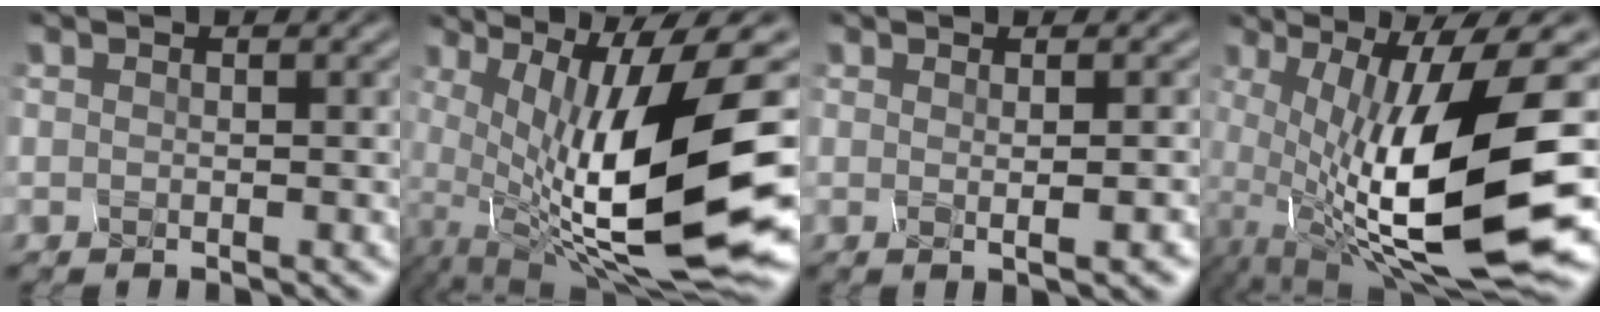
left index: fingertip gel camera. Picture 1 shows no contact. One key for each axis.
{"total": 12.8, "fx": -1.2, "fy": 3.0, "fz": 12.3, "tx": -0.232, "ty": -0.018, "tz": 0.006}
{"total": 2.9, "fx": -0.1, "fy": 0.9, "fz": 2.8, "tx": -0.016, "ty": 0.015, "tz": 0.001}
{"total": 12.7, "fx": -1.7, "fy": 2.6, "fz": 12.3, "tx": -0.235, "ty": -0.015, "tz": -0.002}